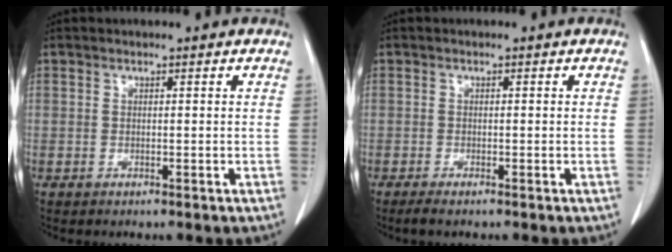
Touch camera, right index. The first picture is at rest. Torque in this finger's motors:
{"motor_torque": [0.00, 0.01, 0.04, 0.02]}